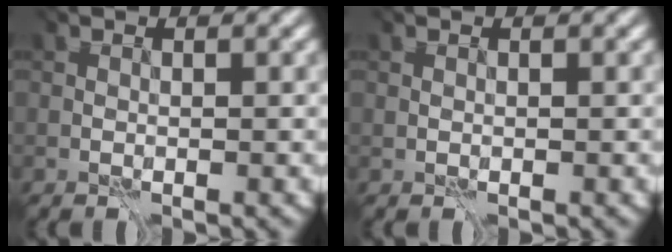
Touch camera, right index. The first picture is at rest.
{"total": 0.0}